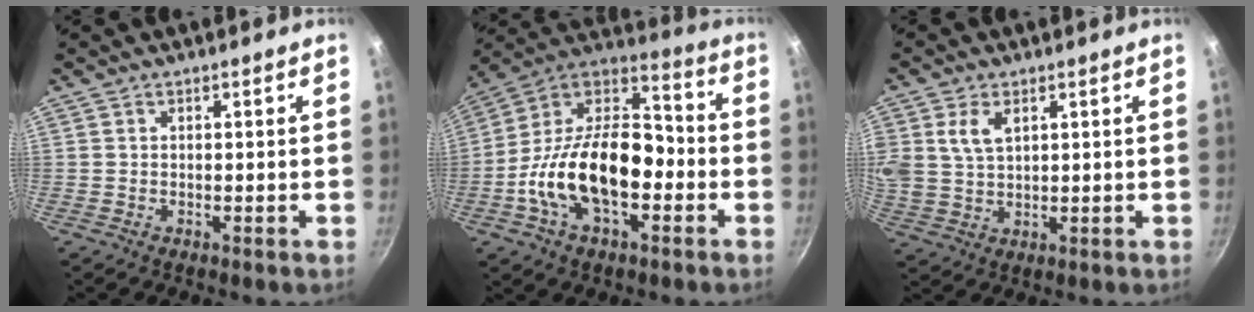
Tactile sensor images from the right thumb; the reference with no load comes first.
{"total": 22.2, "force": [-5.5, 12.6, 17.4], "torque": [-0.289, 0.055, -0.116]}
{"total": 7.2, "force": [2.8, 4.6, 4.8], "torque": [-0.094, -0.004, 0.057]}